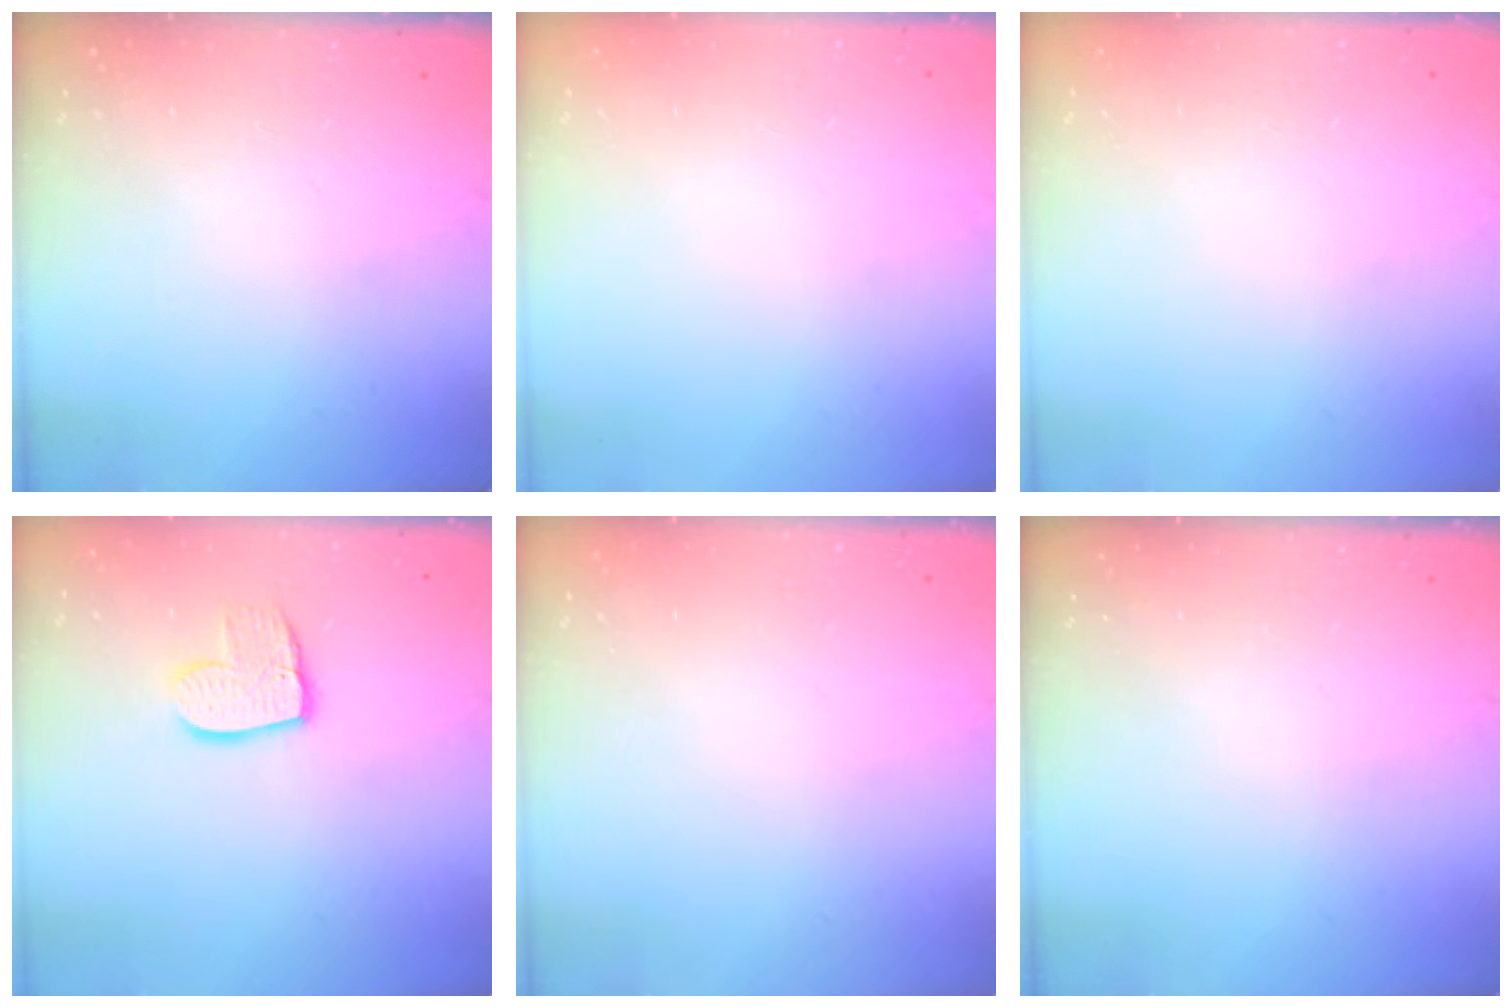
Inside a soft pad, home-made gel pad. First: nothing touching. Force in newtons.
{"total": 0.0}
{"total": 0.0}
{"total": 10.0, "press": 10.0, "slide": 0.8}
{"total": 0.0}
{"total": 0.0}